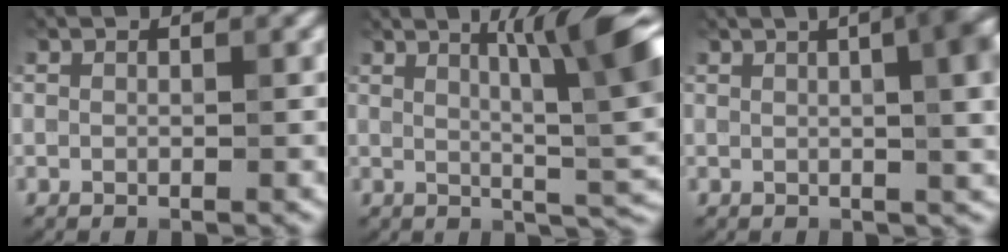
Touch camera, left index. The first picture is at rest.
{"total": 8.7, "force": [2.6, 1.2, 8.2], "torque": [-0.108, 0.007, 0.047]}
{"total": 13.0, "force": [3.6, 6.2, 10.8], "torque": [-0.085, 0.049, 0.031]}